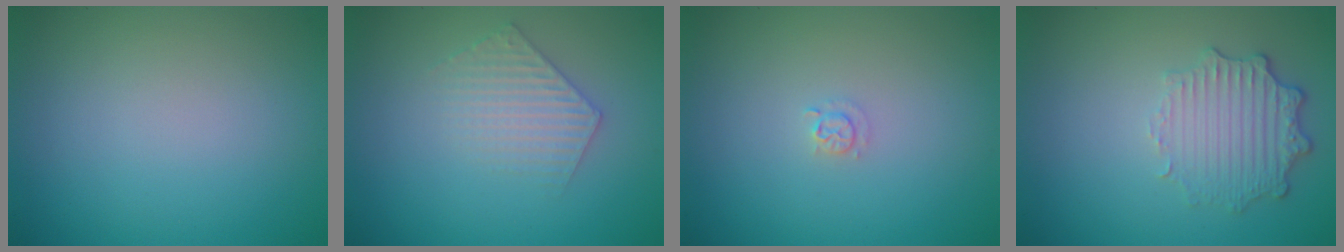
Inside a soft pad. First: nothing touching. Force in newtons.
{"total": 2.4, "press": 2.4, "slide": 0.3}
{"total": 0.9, "press": 0.9, "slide": 0.1}
{"total": 3.5, "press": 2.9, "slide": 2.1}